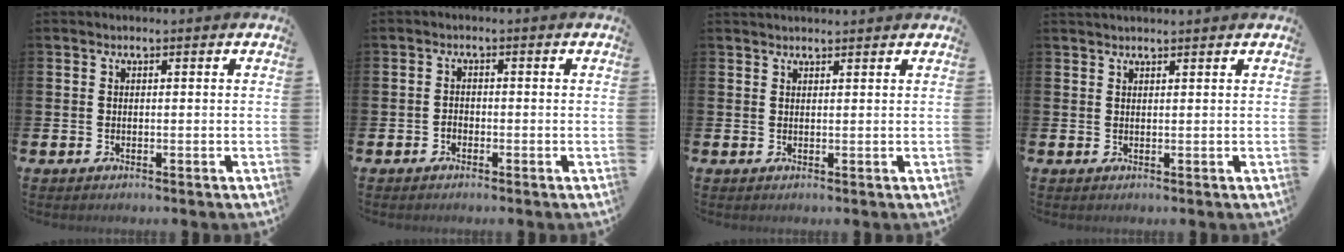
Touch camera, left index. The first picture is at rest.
{"total": 1.2, "force": [-0.7, 0.8, 0.3], "torque": [0.000, -0.001, -0.017]}
{"total": 1.4, "force": [1.4, 0.1, 0.1], "torque": [0.009, -0.006, 0.022]}
{"total": 1.1, "force": [1.1, -0.1, 0.1], "torque": [0.001, -0.001, 0.019]}